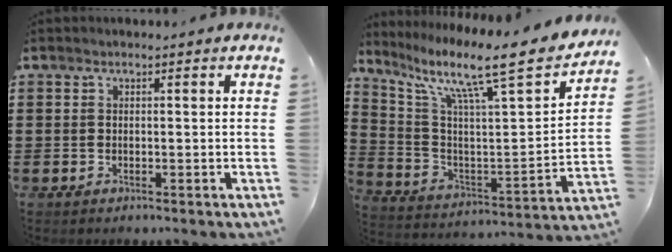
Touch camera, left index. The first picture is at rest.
{"total": 11.2, "force": [8.5, 1.1, 7.2], "torque": [-0.150, -0.065, 0.126]}